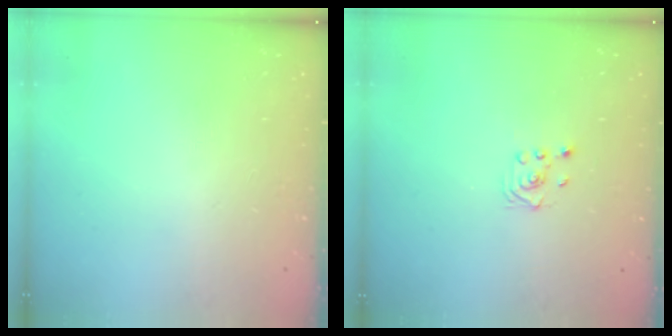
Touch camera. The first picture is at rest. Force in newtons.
{"total": 1.6, "press": 1.4, "slide": 0.9}